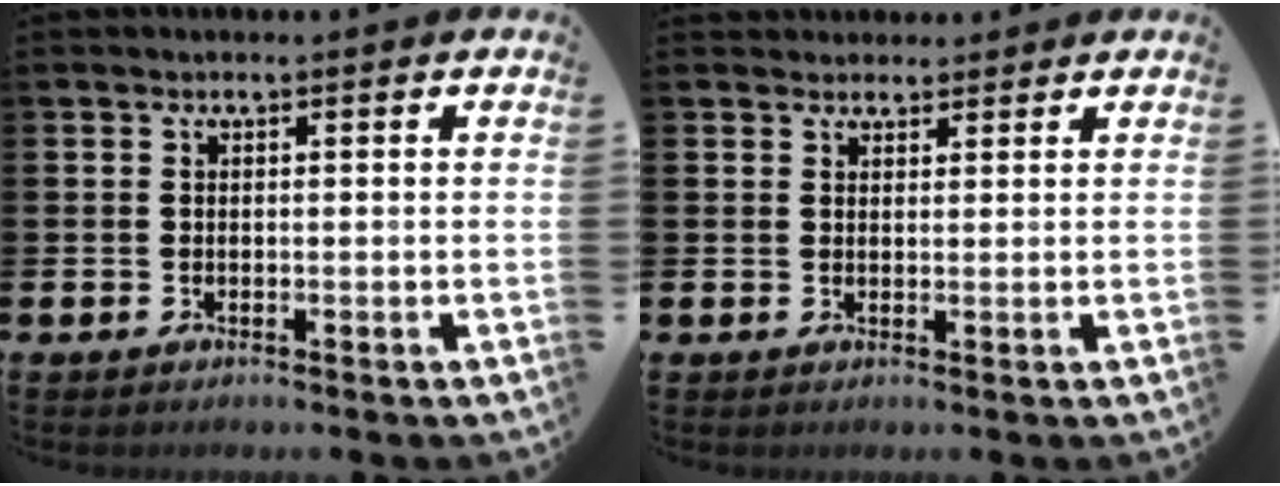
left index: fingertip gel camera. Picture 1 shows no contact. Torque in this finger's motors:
{"motor_torque": [-0.36, -0.94, 0.16, 0.01]}